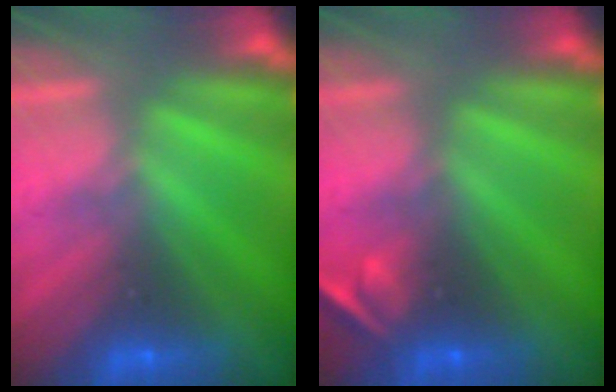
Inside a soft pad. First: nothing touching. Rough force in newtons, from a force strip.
{"total": 2.1}